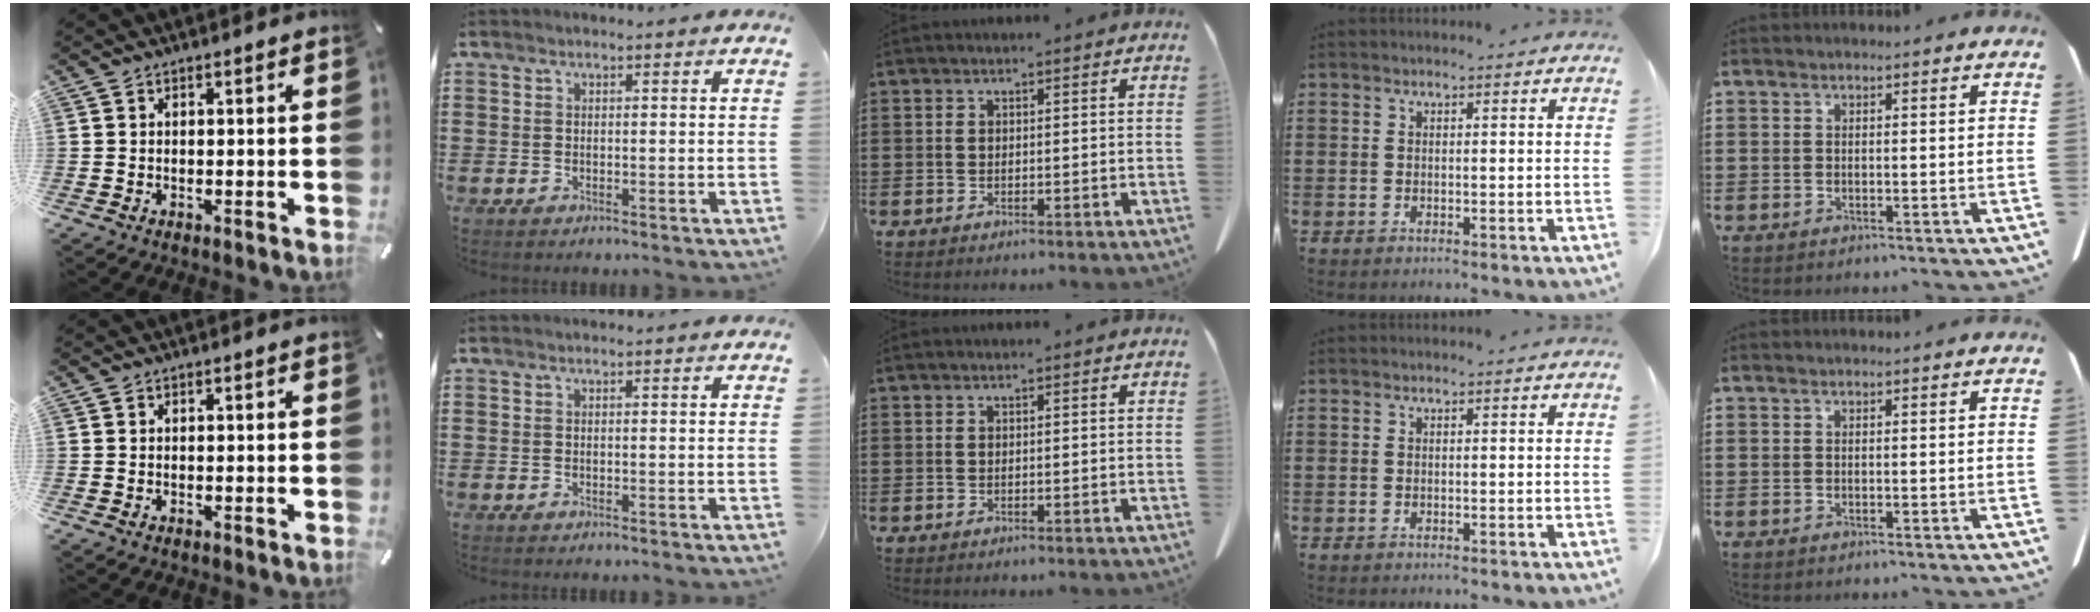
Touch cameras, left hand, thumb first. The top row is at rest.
{}